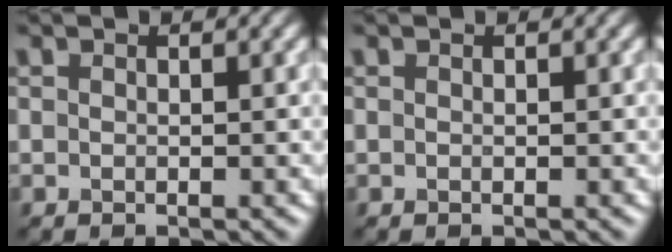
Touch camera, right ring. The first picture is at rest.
{"total": 0.0}